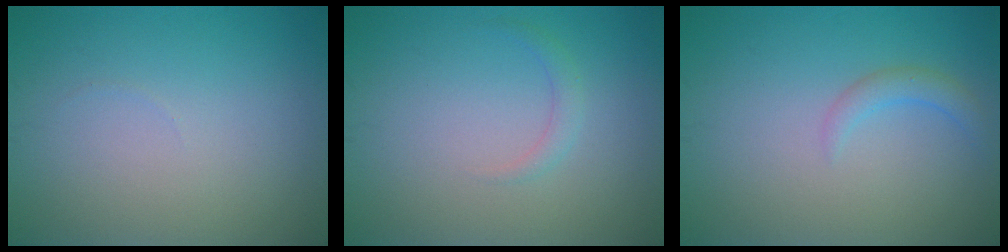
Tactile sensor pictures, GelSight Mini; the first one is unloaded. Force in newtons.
{"total": 1.1, "press": 1.1, "slide": 0.0}
{"total": 1.5, "press": 1.5, "slide": 0.2}